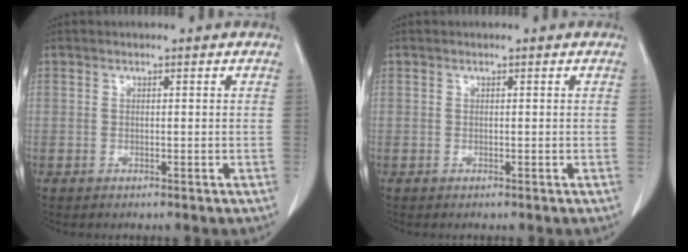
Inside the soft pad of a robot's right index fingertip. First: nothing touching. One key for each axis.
{"total": 0.0}